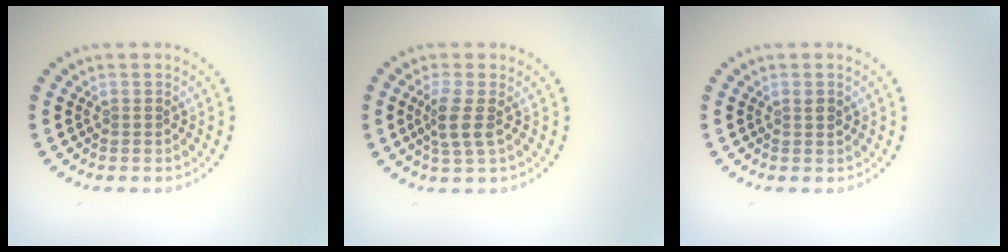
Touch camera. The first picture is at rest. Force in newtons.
{"total": 2.4, "press": 1.9, "slide": 1.5}
{"total": 0.8, "press": 0.7, "slide": 0.3}